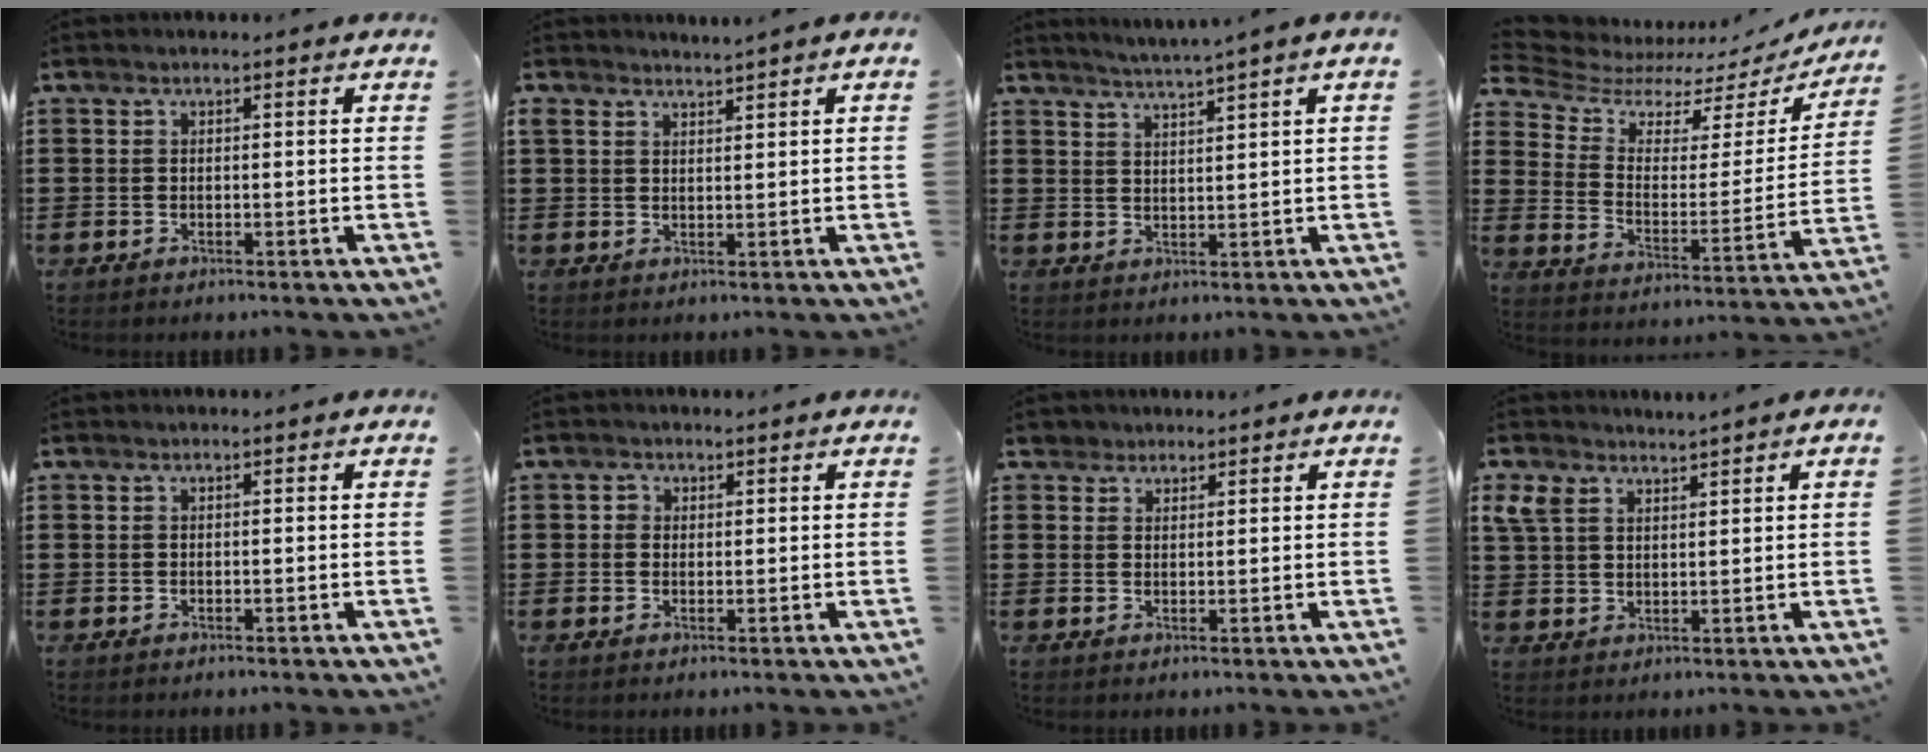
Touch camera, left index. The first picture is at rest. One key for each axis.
{"total": 1.6, "fx": 1.6, "fy": 0.2, "fz": 0.2, "tx": -0.009, "ty": 0.002, "tz": 0.032}
{"total": 2.2, "fx": 1.9, "fy": -0.8, "fz": 0.7, "tx": -0.017, "ty": -0.011, "tz": 0.034}
{"total": 6.3, "fx": 5.1, "fy": 3.0, "fz": 2.0, "tx": -0.073, "ty": -0.034, "tz": 0.087}
{"total": 0.0}
{"total": 1.3, "fx": 0.4, "fy": 1.2, "fz": 0.2, "tx": -0.009, "ty": 0.006, "tz": 0.006}
{"total": 2.0, "fx": 1.6, "fy": 1.1, "fz": 0.0, "tx": -0.008, "ty": 0.007, "tz": 0.032}
{"total": 3.8, "fx": 2.8, "fy": 2.0, "fz": 1.6, "tx": -0.044, "ty": 0.008, "tz": 0.053}